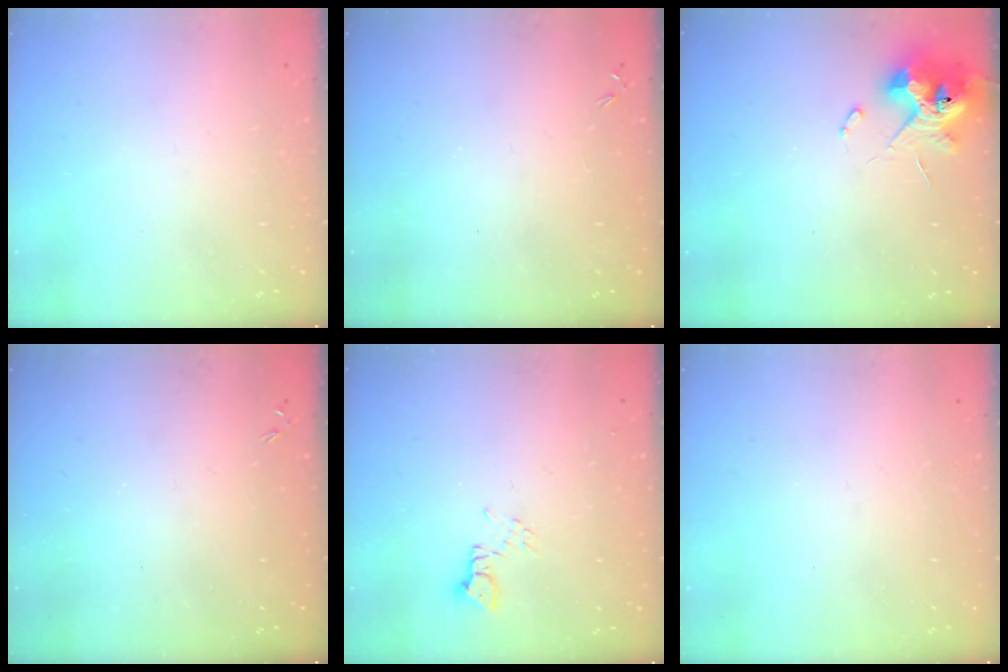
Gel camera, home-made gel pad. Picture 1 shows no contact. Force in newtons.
{"total": 0.0}
{"total": 10.6, "press": 10.5, "slide": 0.9}
{"total": 0.0}
{"total": 2.1, "press": 2.1, "slide": 0.3}
{"total": 0.0}